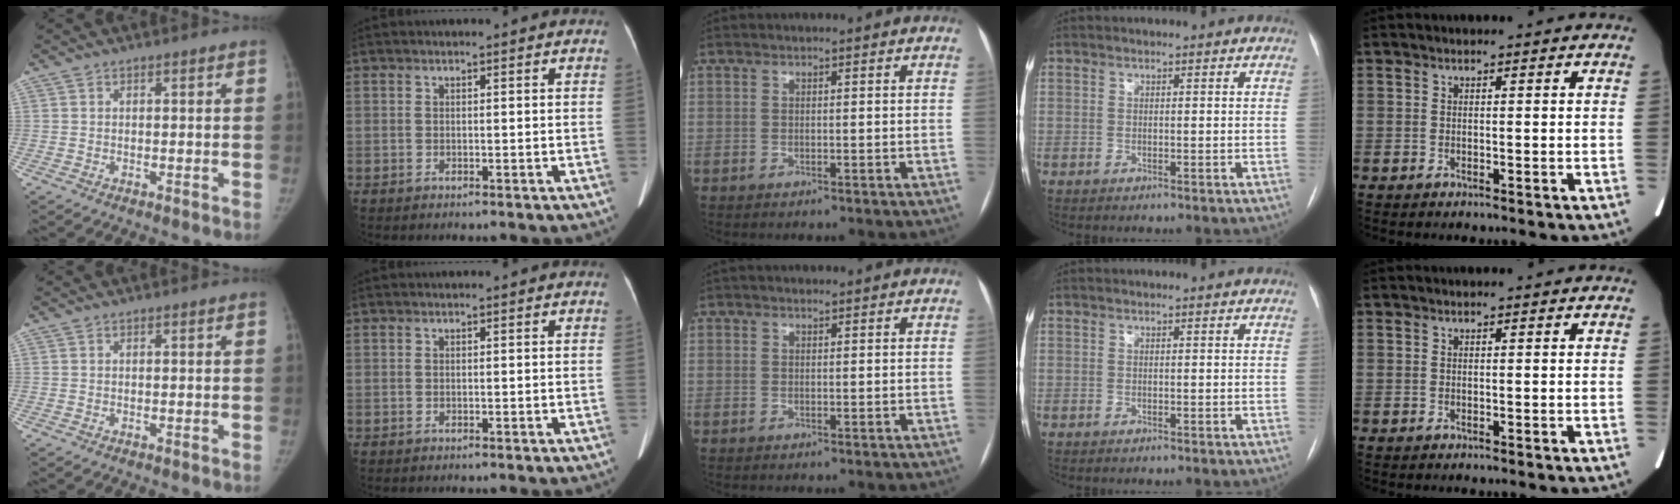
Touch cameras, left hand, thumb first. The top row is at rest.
{"middle": {"total": 1.0, "force": [-0.4, -0.8, -0.5], "torque": [0.004, -0.006, -0.006]}}